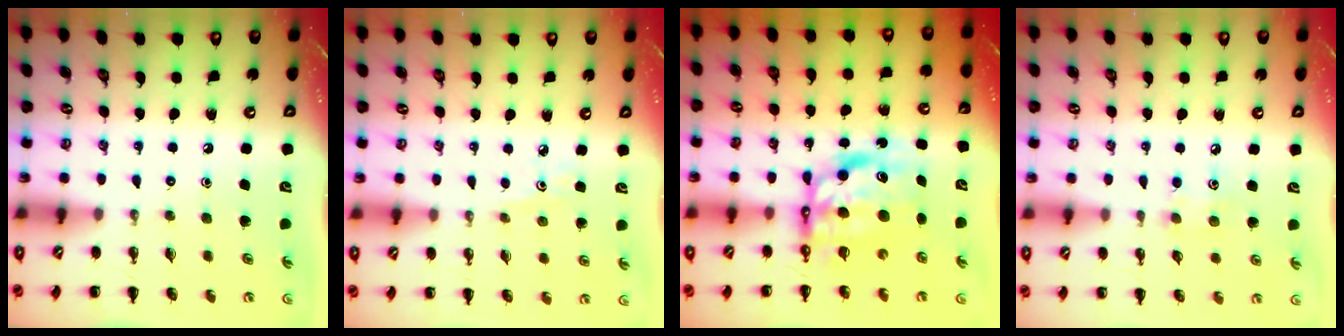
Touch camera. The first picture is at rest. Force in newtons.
{"total": 2.2, "press": 2.0, "slide": 0.7}
{"total": 9.6, "press": 9.3, "slide": 2.6}
{"total": 5.7, "press": 5.5, "slide": 1.4}